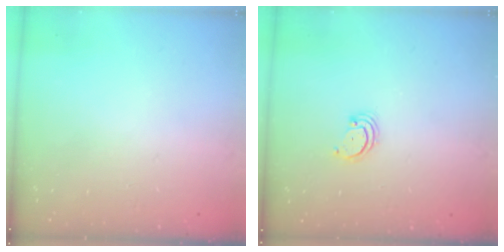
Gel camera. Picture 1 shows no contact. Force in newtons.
{"total": 2.5, "press": 2.5, "slide": 0.3}